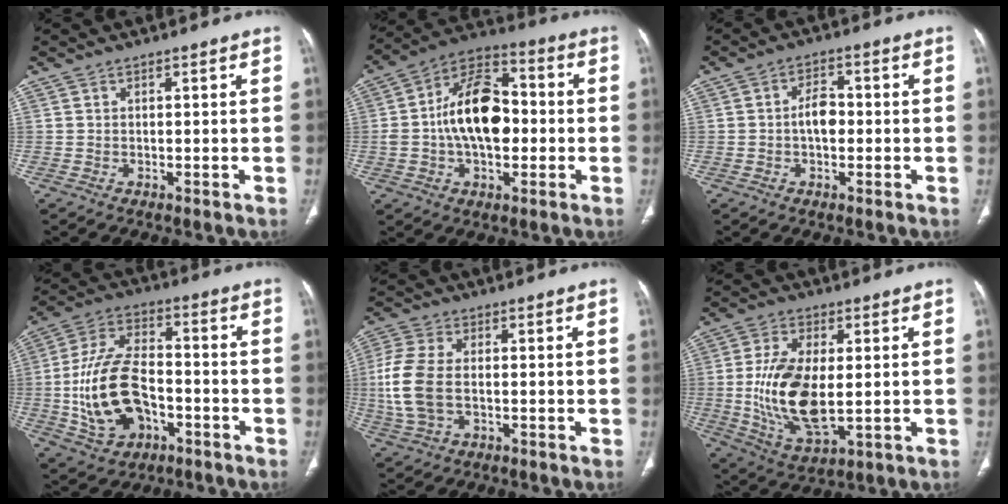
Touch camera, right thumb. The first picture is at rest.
{"total": 17.1, "force": [-0.6, 10.2, 13.6], "torque": [-0.212, 0.034, -0.018]}
{"total": 4.6, "force": [-0.4, 2.8, 3.6], "torque": [-0.051, 0.013, -0.014]}
{"total": 17.3, "force": [-4.2, 10.8, 12.9], "torque": [-0.243, 0.032, -0.072]}
{"total": 10.8, "force": [-0.8, 6.4, 8.7], "torque": [-0.213, 0.008, -0.016]}
{"total": 15.2, "force": [-0.4, 7.5, 13.2], "torque": [-0.257, -0.017, 0.002]}